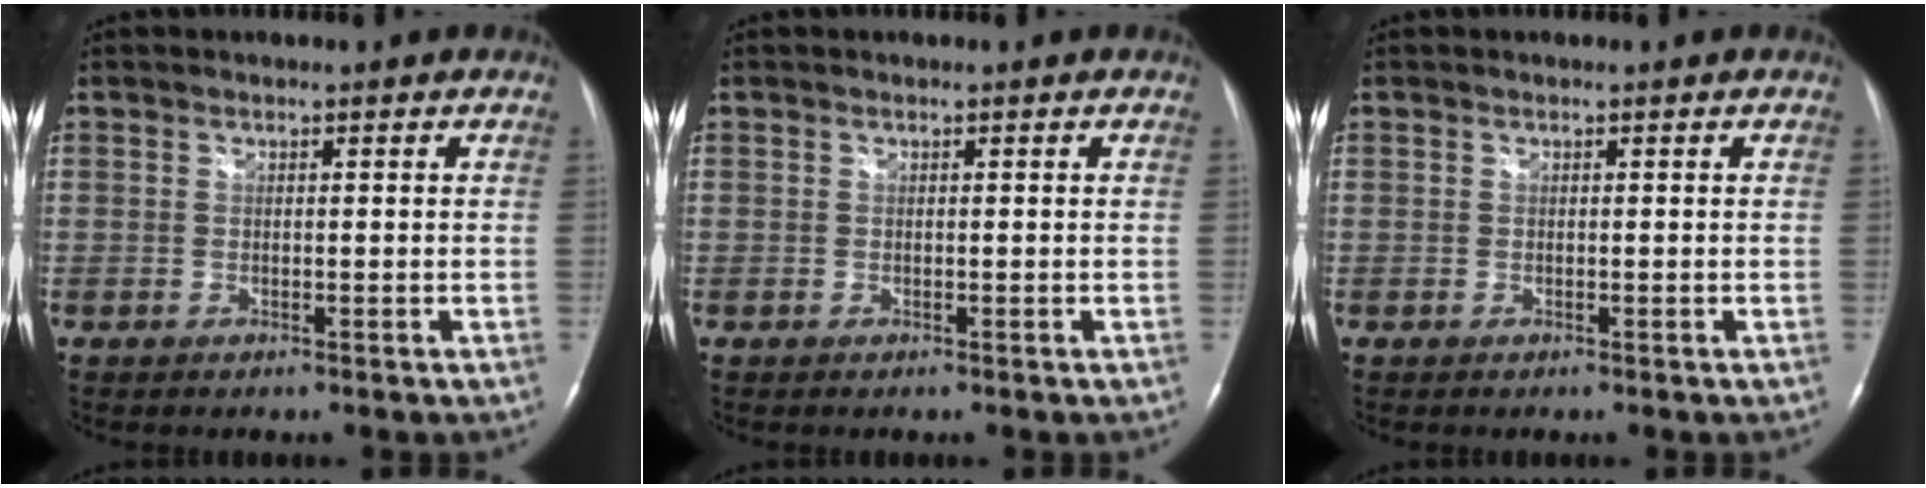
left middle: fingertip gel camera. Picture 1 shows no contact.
{"total": 0.0}
{"total": 0.0}